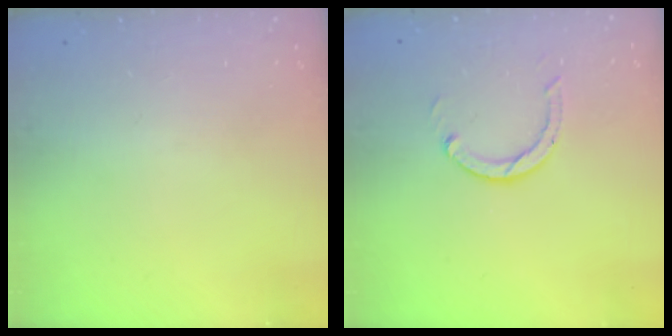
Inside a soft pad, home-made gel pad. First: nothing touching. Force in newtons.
{"total": 3.0, "press": 3.0, "slide": 0.3}